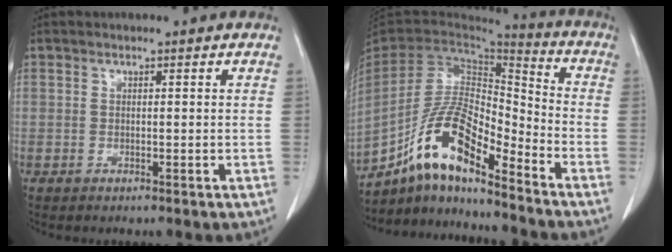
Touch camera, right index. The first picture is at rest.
{"total": 14.2, "force": [-10.0, 3.3, 9.6], "torque": [-0.186, 0.021, -0.181]}